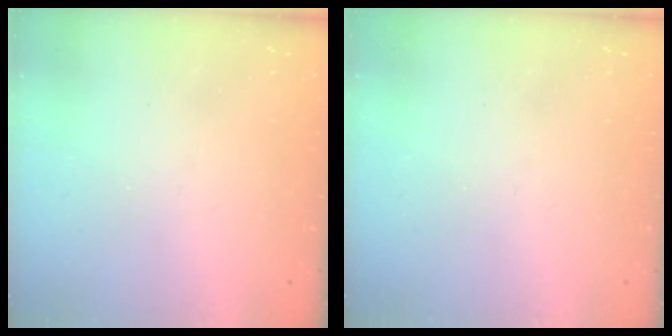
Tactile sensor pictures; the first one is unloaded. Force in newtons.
{"total": 0.0}